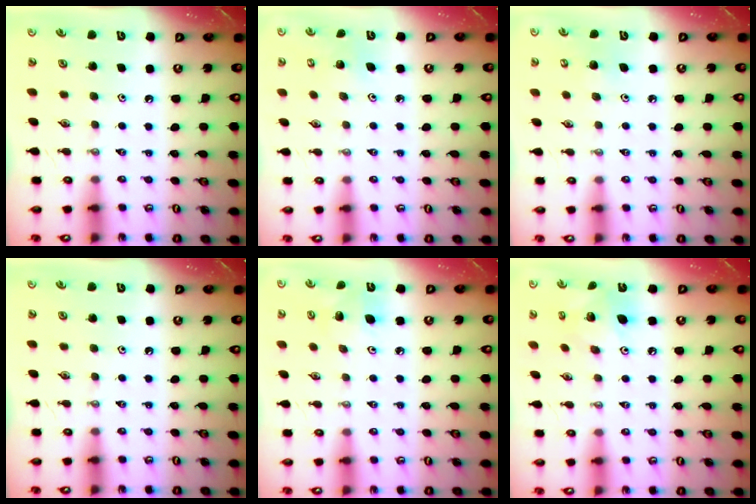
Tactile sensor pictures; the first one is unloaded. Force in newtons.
{"total": 2.8, "press": 2.8, "slide": 0.2}
{"total": 5.3, "press": 5.2, "slide": 0.7}
{"total": 0.0}
{"total": 7.8, "press": 7.7, "slide": 1.3}
{"total": 10.5, "press": 10.5, "slide": 1.0}